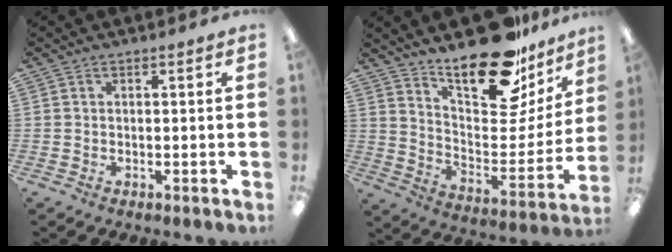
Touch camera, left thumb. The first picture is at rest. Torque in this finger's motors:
{"motor_torque": [0.47, 0.48, 0.77, -1.69, 0.09]}